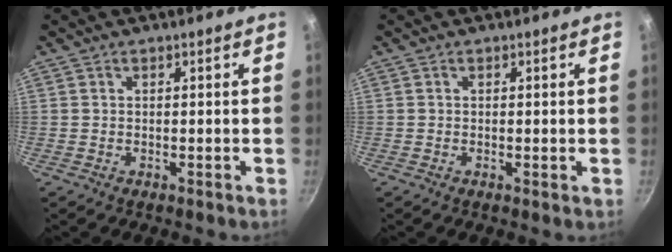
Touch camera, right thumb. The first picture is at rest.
{"total": 0.5, "force": [0.0, 0.1, 0.5], "torque": [-0.007, -0.001, -0.002]}